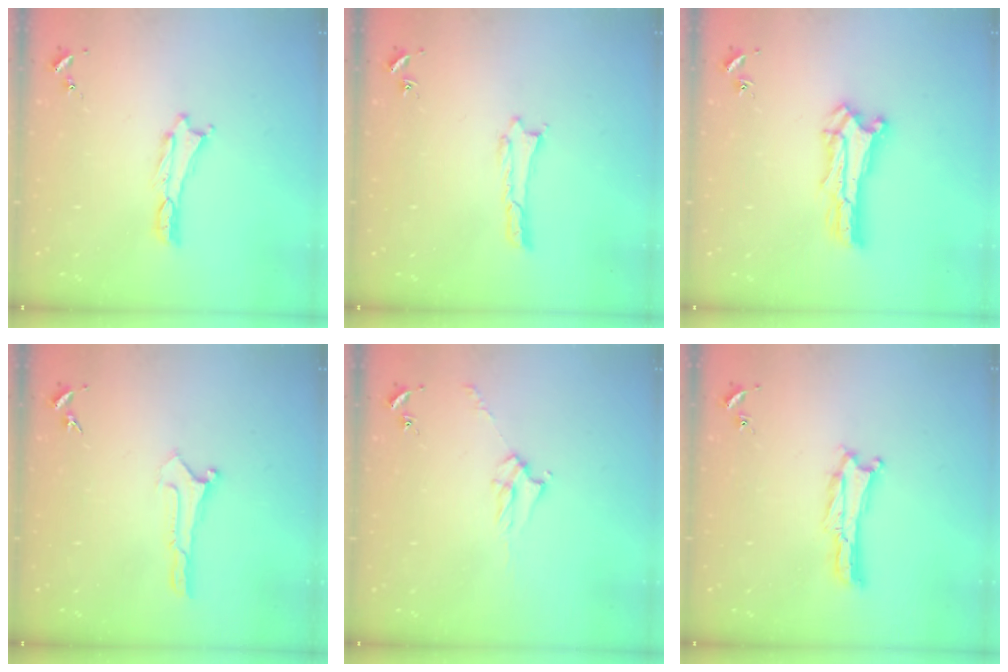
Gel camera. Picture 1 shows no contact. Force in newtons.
{"total": 0.0}
{"total": 1.5, "press": 1.5, "slide": 0.2}
{"total": 0.0}
{"total": 4.2, "press": 4.2, "slide": 0.6}
{"total": 0.0}